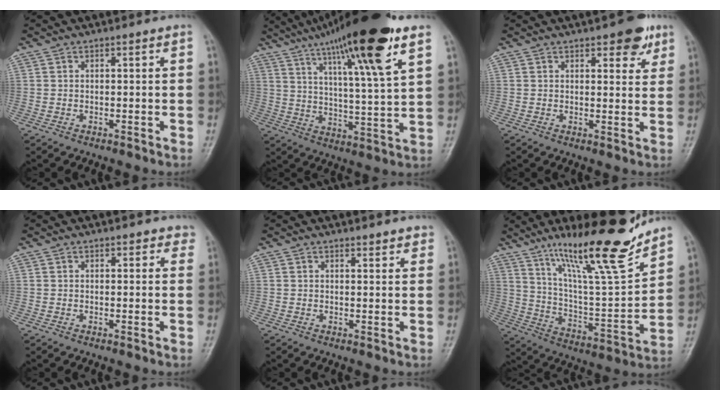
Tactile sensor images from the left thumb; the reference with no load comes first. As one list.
[{"total": 20.6, "force": [12.6, 2.0, 16.2], "torque": [-0.255, -0.037, 0.205]}, {"total": 5.8, "force": [3.5, 2.4, 3.9], "torque": [-0.024, -0.014, 0.041]}, {"total": 2.7, "force": [2.2, 1.3, 0.7], "torque": [0.021, -0.005, 0.012]}, {"total": 2.4, "force": [2.2, 0.6, 0.6], "torque": [0.009, -0.012, 0.024]}, {"total": 21.6, "force": [15.7, 3.2, 14.4], "torque": [-0.206, -0.084, 0.270]}]